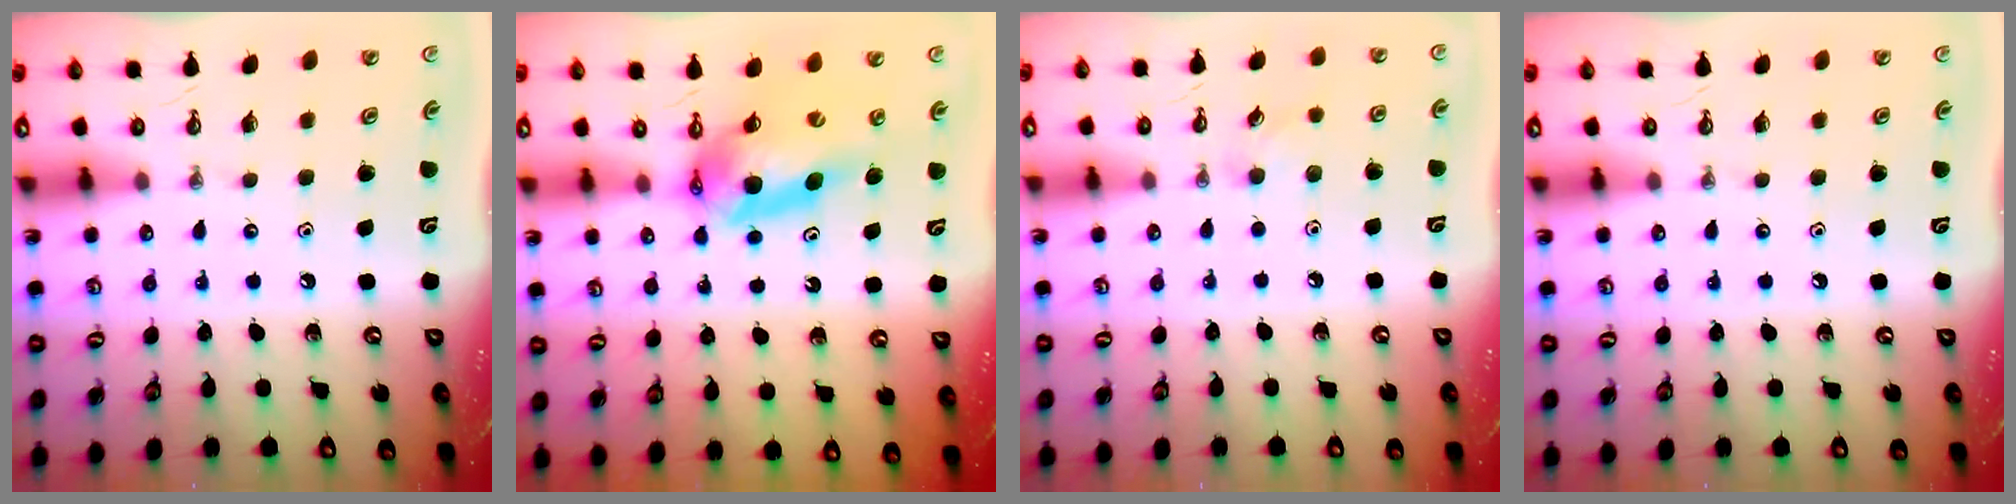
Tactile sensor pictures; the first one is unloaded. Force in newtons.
{"total": 11.3, "press": 11.2, "slide": 1.0}
{"total": 5.9, "press": 5.7, "slide": 1.4}
{"total": 0.0}